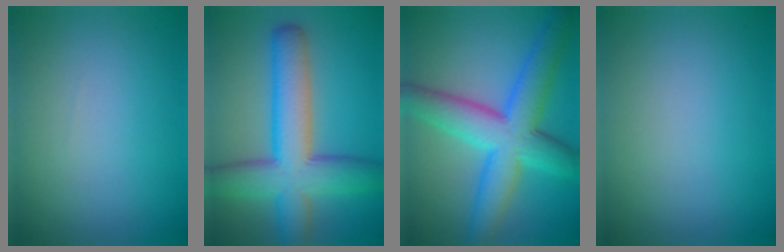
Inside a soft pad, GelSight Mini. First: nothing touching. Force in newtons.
{"total": 9.2, "press": 9.2, "slide": 0.5}
{"total": 8.6, "press": 8.6, "slide": 0.1}
{"total": 0.0}